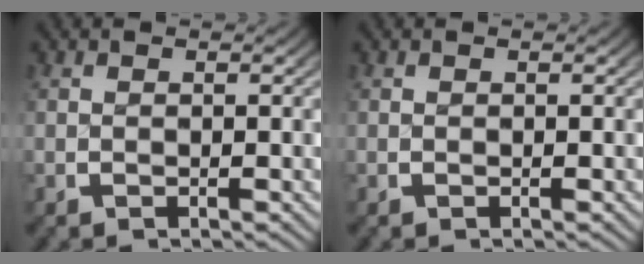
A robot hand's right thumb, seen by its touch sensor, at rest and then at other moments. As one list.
[{"total": 0.0}]